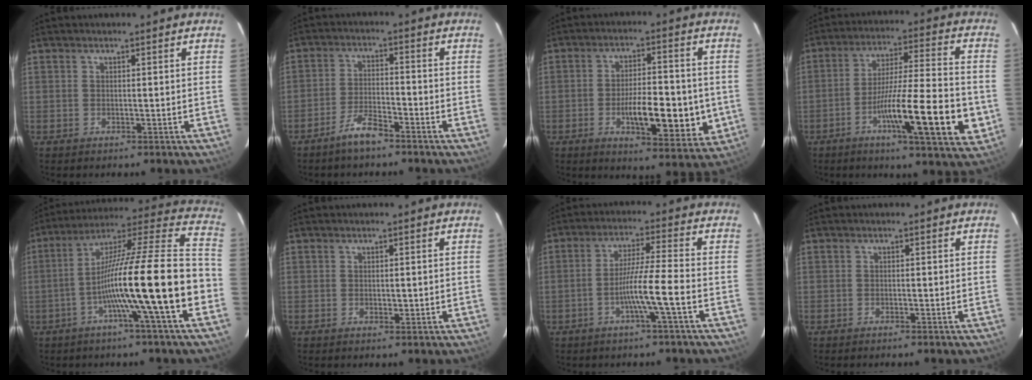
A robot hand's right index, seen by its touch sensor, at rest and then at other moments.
{"total": 5.2, "force": [-4.1, 1.1, 3.0], "torque": [-0.065, -0.002, -0.079]}
{"total": 13.4, "force": [-2.9, 4.0, 12.4], "torque": [-0.183, -0.001, -0.040]}
{"total": 17.4, "force": [-5.7, 1.2, 16.4], "torque": [-0.249, -0.007, -0.089]}
{"total": 21.1, "force": [-6.4, -0.7, 20.1], "torque": [-0.308, 0.010, -0.115]}
{"total": 1.3, "force": [-0.2, 0.6, 1.1], "torque": [-0.021, -0.002, -0.001]}
{"total": 7.5, "force": [-2.8, -1.1, 6.9], "torque": [-0.126, 0.005, -0.052]}
{"total": 0.6, "force": [-0.5, 0.0, 0.5], "torque": [-0.016, -0.001, -0.008]}